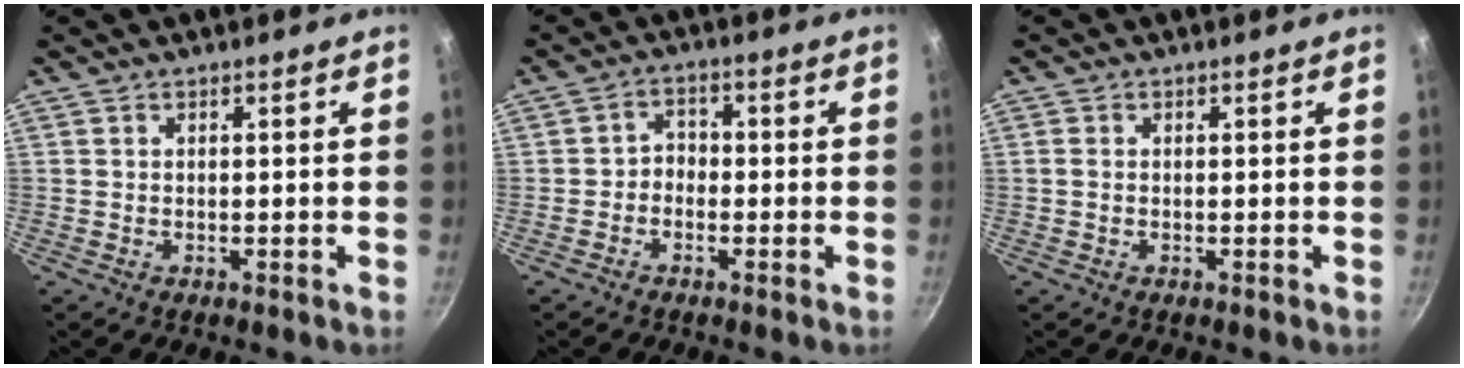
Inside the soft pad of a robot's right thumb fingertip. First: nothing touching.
{"total": 2.6, "force": [-1.2, 2.0, 1.2], "torque": [-0.005, 0.017, -0.026]}
{"total": 0.7, "force": [-0.1, 0.5, 0.4], "torque": [-0.009, 0.002, -0.003]}